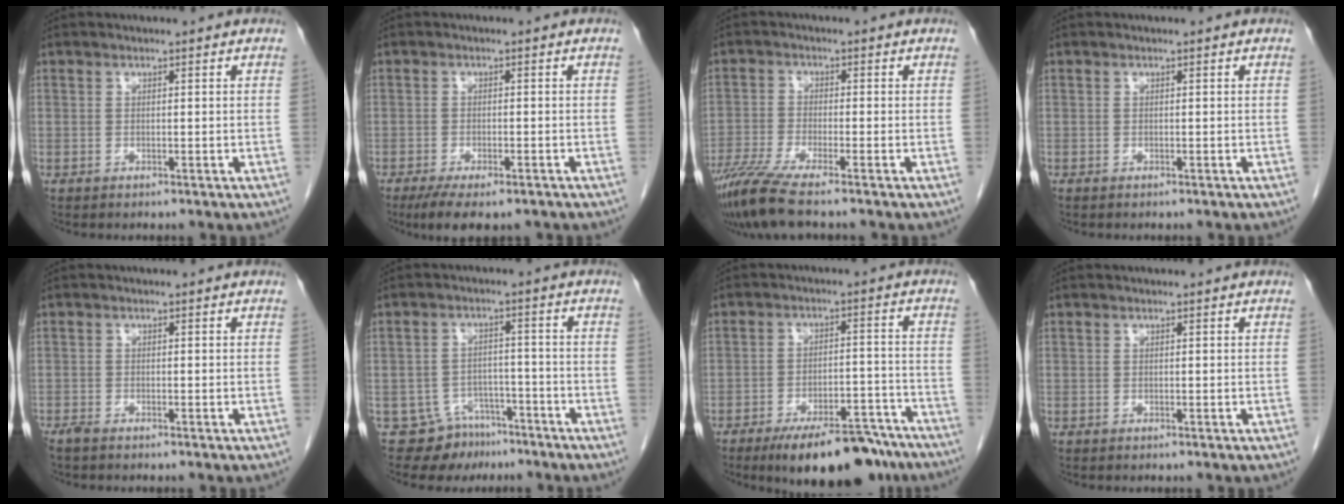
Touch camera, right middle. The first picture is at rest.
{"total": 7.8, "force": [-5.8, 2.4, 4.7], "torque": [-0.067, -0.012, -0.088]}
{"total": 7.4, "force": [-5.9, -0.3, 4.5], "torque": [-0.084, -0.023, -0.108]}
{"total": 0.0}
{"total": 1.2, "force": [-1.0, 0.2, 0.6], "torque": [-0.019, -0.004, -0.021]}
{"total": 6.4, "force": [-5.0, 4.1, -0.3], "torque": [0.014, 0.023, -0.076]}
{"total": 15.2, "force": [-12.2, 4.4, 7.9], "torque": [-0.081, 0.014, -0.178]}
{"total": 0.0}